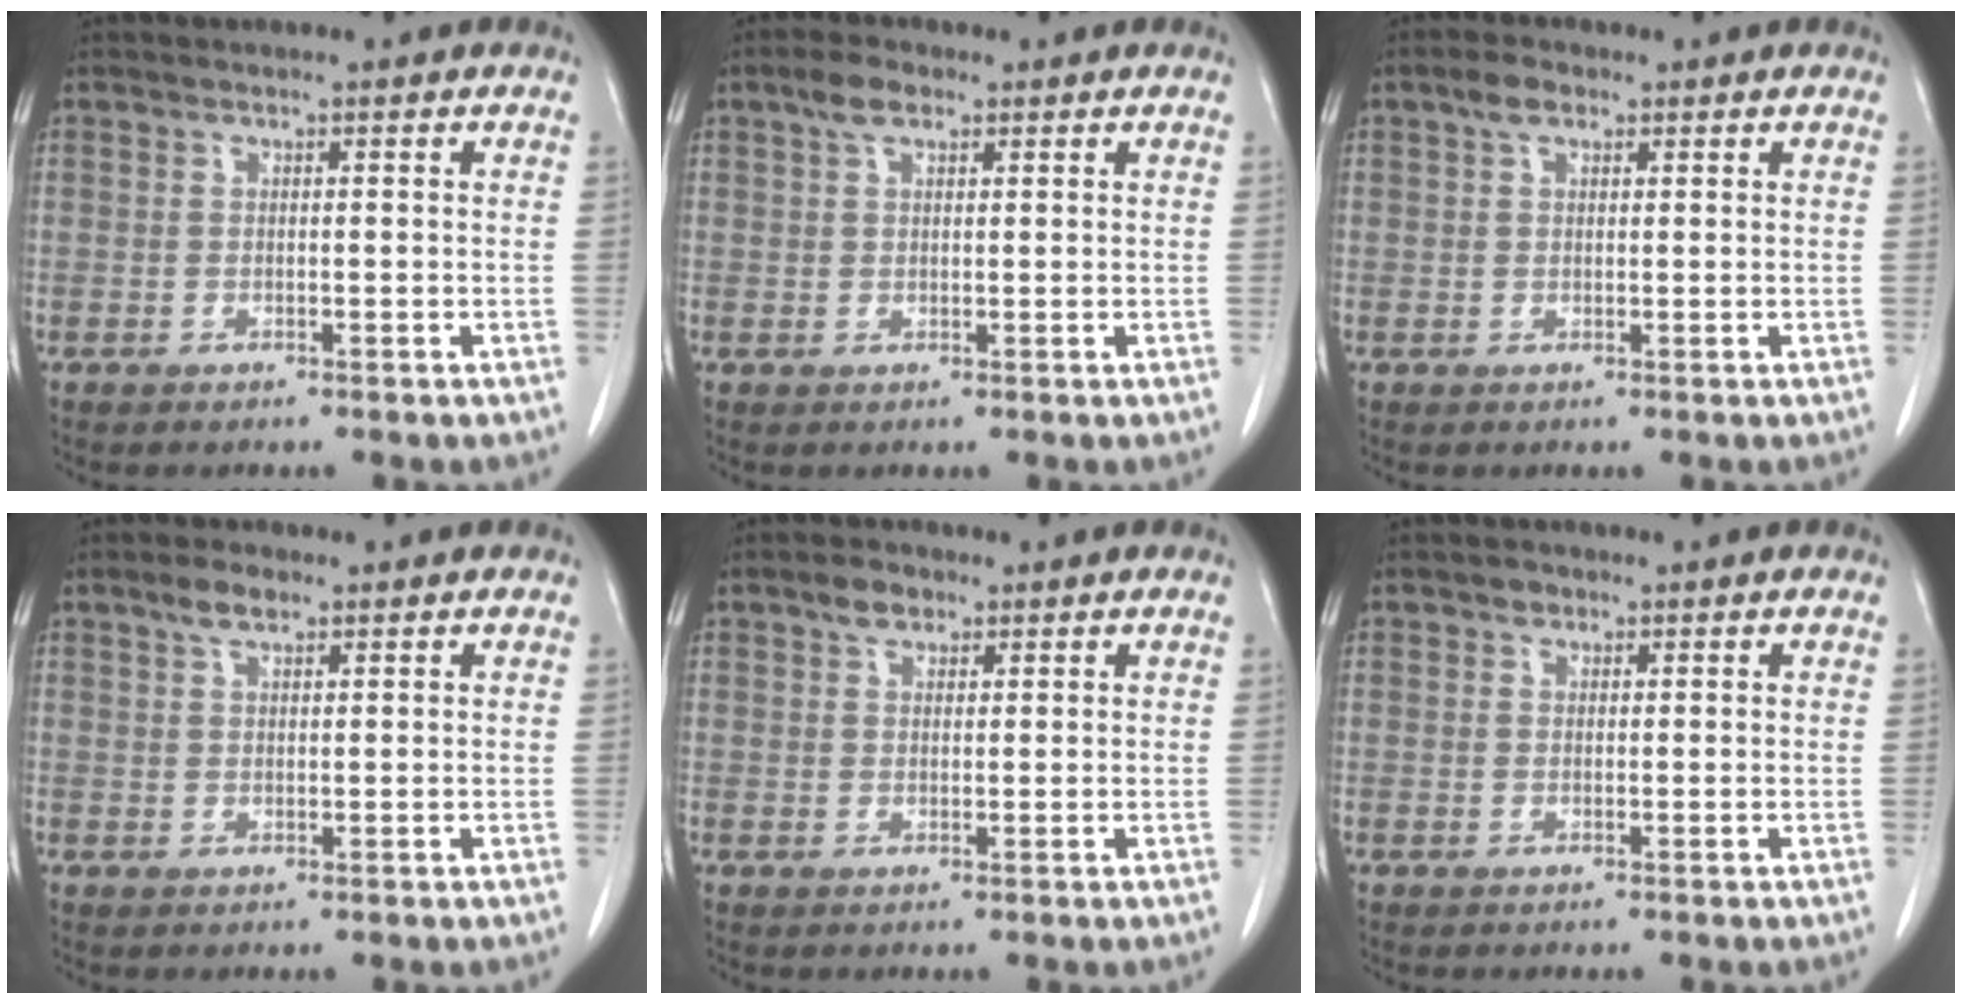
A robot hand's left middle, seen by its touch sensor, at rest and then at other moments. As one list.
[{"total": 3.0, "force": [1.8, 1.4, 2.0], "torque": [-0.043, 0.010, 0.036]}, {"total": 2.5, "force": [1.5, 1.3, 1.5], "torque": [-0.032, 0.008, 0.028]}, {"total": 2.7, "force": [1.9, 1.0, 1.7], "torque": [-0.038, 0.006, 0.037]}, {"total": 2.5, "force": [1.7, 1.4, 1.2], "torque": [-0.023, 0.006, 0.029]}, {"total": 1.1, "force": [0.7, 0.7, 0.3], "torque": [-0.004, -0.001, 0.011]}]